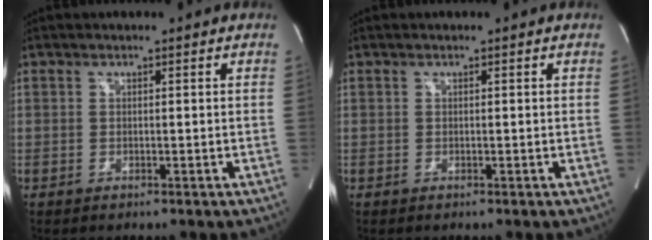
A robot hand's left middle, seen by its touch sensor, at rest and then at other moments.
{"total": 0.0}